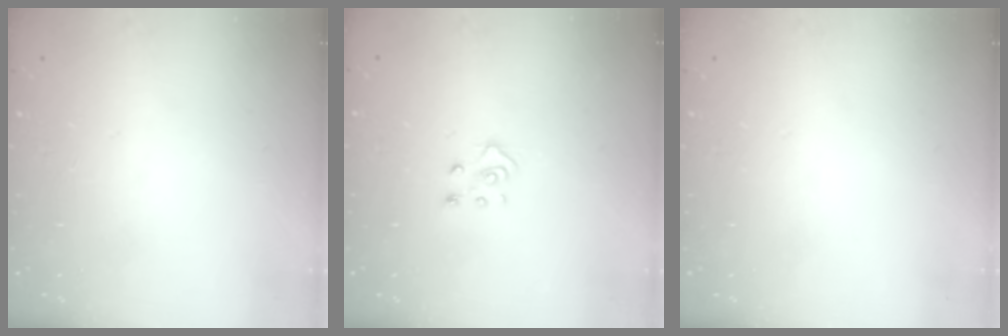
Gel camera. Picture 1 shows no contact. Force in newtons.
{"total": 4.5, "press": 4.5, "slide": 0.4}
{"total": 0.0}